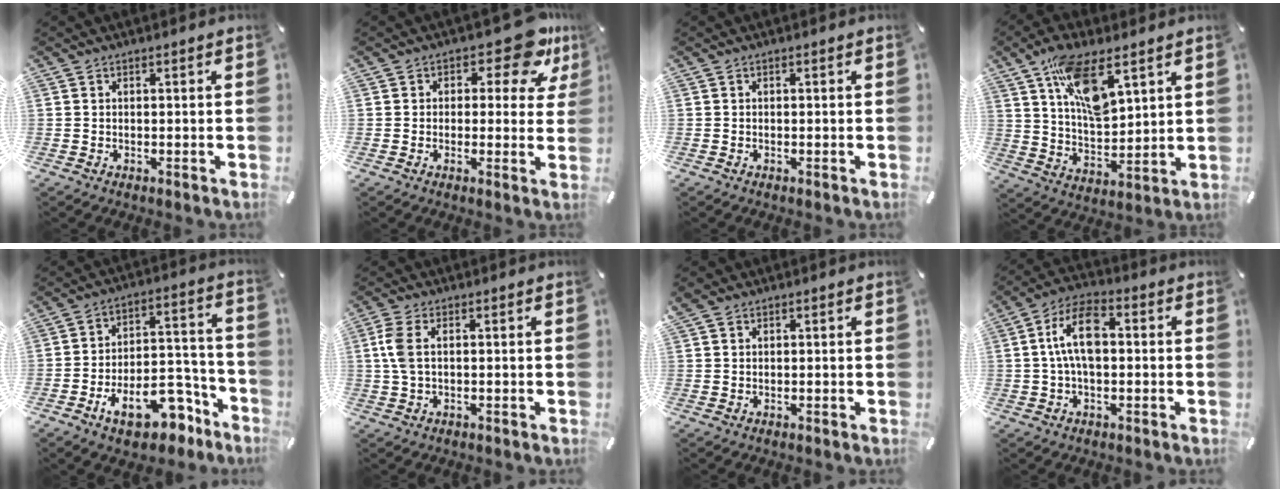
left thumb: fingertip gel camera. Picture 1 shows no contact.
{"total": 10.9, "force": [6.2, 5.2, 7.3], "torque": [-0.096, -0.031, 0.105]}
{"total": 0.0}
{"total": 13.7, "force": [8.1, 5.8, 9.4], "torque": [-0.168, -0.025, 0.145]}
{"total": 15.6, "force": [-9.2, 8.4, 9.3], "torque": [-0.111, 0.060, -0.145]}
{"total": 5.2, "force": [0.8, 2.5, 4.5], "torque": [-0.111, 0.000, 0.009]}
{"total": 1.4, "force": [0.9, 1.0, 0.5], "torque": [-0.012, 0.000, 0.018]}
{"total": 10.7, "force": [0.7, 5.9, 8.8], "torque": [-0.178, 0.006, 0.010]}